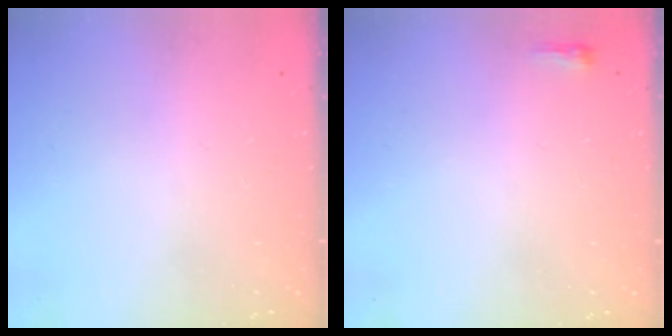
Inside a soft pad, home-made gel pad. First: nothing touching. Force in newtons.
{"total": 2.3, "press": 2.2, "slide": 0.7}